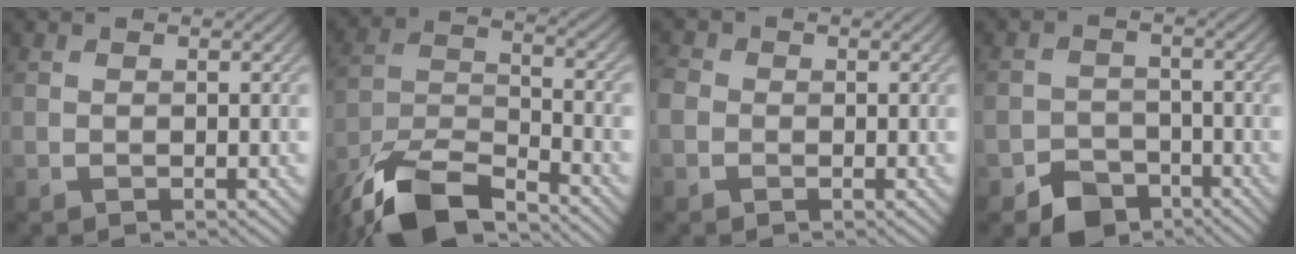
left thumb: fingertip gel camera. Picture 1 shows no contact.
{"total": 12.0, "force": [-9.4, 3.6, 6.6], "torque": [-0.135, -0.010, -0.190]}
{"total": 2.5, "force": [-0.4, 2.3, 1.0], "torque": [-0.025, 0.002, -0.015]}
{"total": 4.9, "force": [-3.6, 2.9, 1.6], "torque": [-0.025, -0.005, -0.071]}